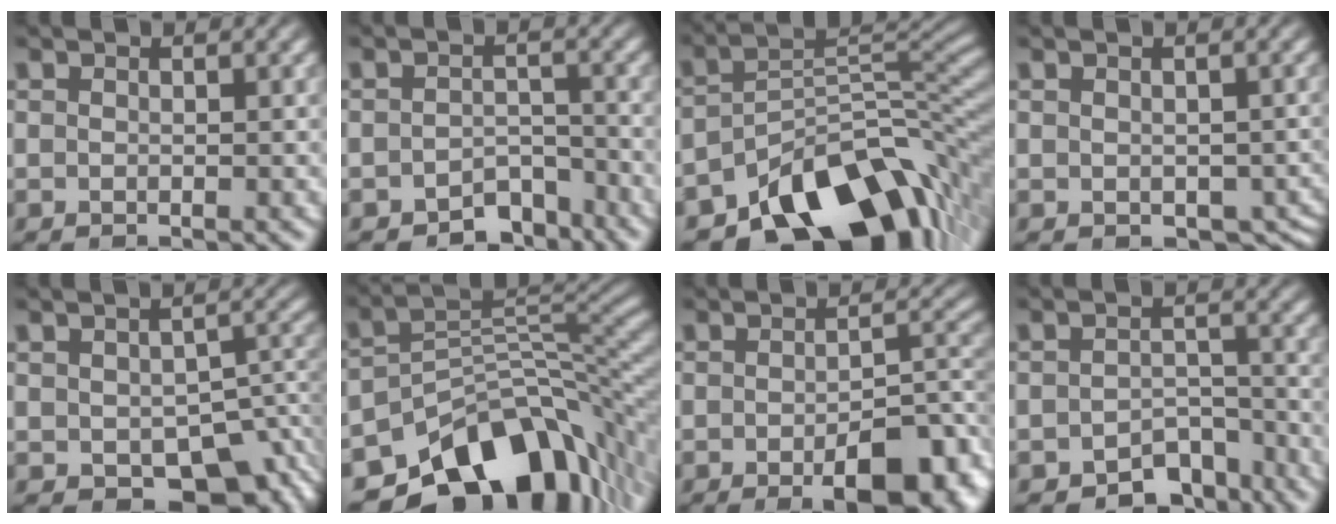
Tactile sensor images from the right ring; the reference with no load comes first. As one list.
[{"total": 5.1, "force": [-4.6, 1.8, 1.1], "torque": [0.014, -0.009, -0.074]}, {"total": 16.9, "force": [-9.5, 8.2, 11.4], "torque": [-0.137, -0.024, -0.127]}, {"total": 3.1, "force": [-1.7, 2.0, 1.5], "torque": [-0.008, -0.017, -0.013]}, {"total": 9.1, "force": [-3.9, 6.1, 5.5], "torque": [-0.061, -0.037, -0.035]}, {"total": 18.2, "force": [-9.4, 9.8, 12.1], "torque": [-0.148, -0.032, -0.128]}, {"total": 7.5, "force": [-3.5, 2.4, 6.1], "torque": [-0.058, -0.003, -0.048]}, {"total": 6.2, "force": [-5.4, 2.6, 1.7], "torque": [0.006, -0.010, -0.084]}]